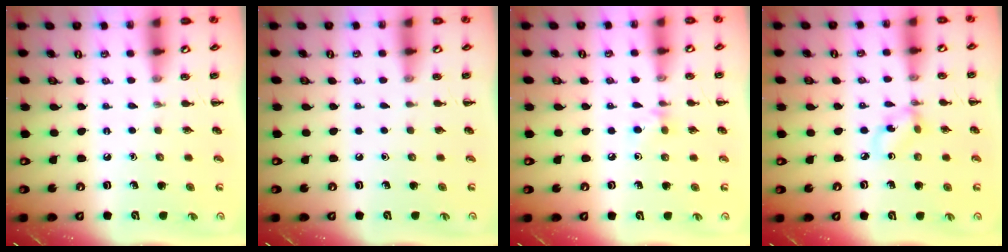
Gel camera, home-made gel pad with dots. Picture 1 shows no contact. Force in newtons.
{"total": 0.0}
{"total": 5.1, "press": 4.8, "slide": 1.7}
{"total": 3.4, "press": 3.3, "slide": 0.6}